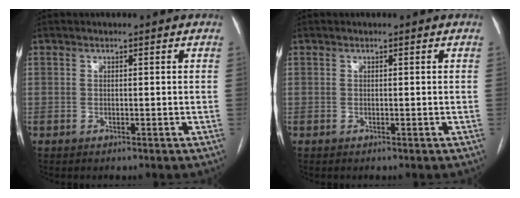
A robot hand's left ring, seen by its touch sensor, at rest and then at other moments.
{"total": 0.0}